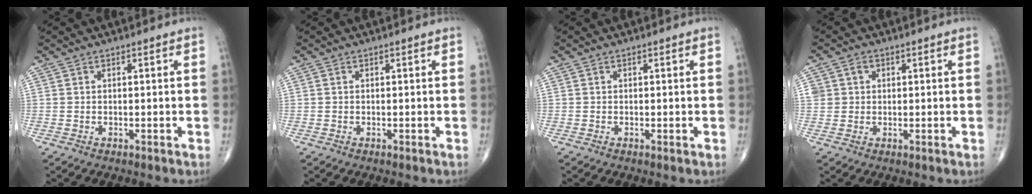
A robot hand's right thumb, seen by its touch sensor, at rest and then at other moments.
{"total": 0.0}
{"total": 0.0}
{"total": 2.9, "force": [0.9, 2.6, 1.0], "torque": [-0.004, -0.001, 0.017]}